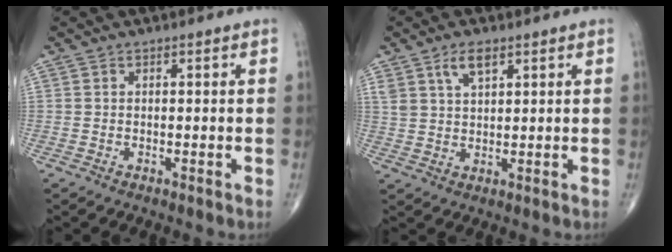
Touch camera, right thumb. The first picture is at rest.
{"total": 4.8, "force": [2.8, 2.1, 3.2], "torque": [-0.055, -0.011, 0.057]}